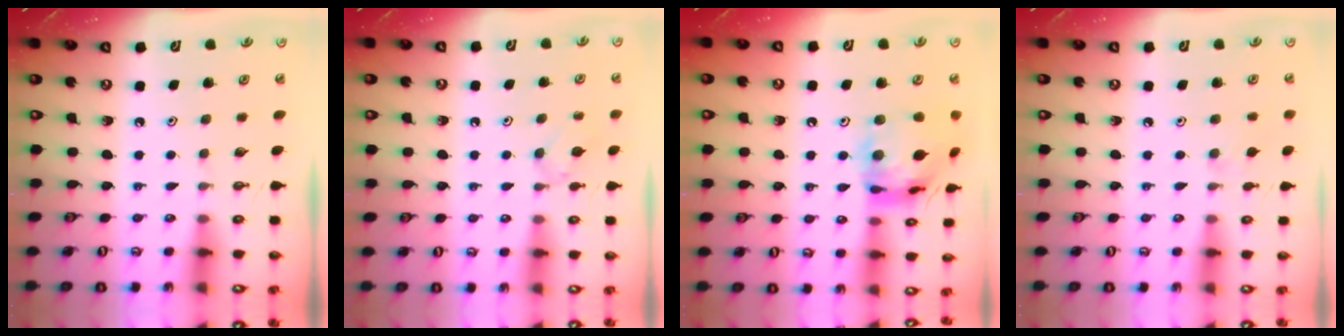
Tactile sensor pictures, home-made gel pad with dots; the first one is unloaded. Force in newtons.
{"total": 3.5, "press": 3.5, "slide": 0.7}
{"total": 16.4, "press": 16.3, "slide": 1.7}
{"total": 4.9, "press": 4.9, "slide": 0.7}